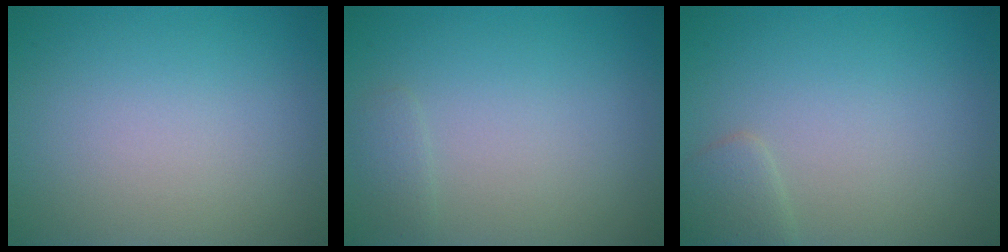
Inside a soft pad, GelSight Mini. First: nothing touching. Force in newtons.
{"total": 0.9, "press": 0.9, "slide": 0.0}
{"total": 1.4, "press": 1.4, "slide": 0.1}